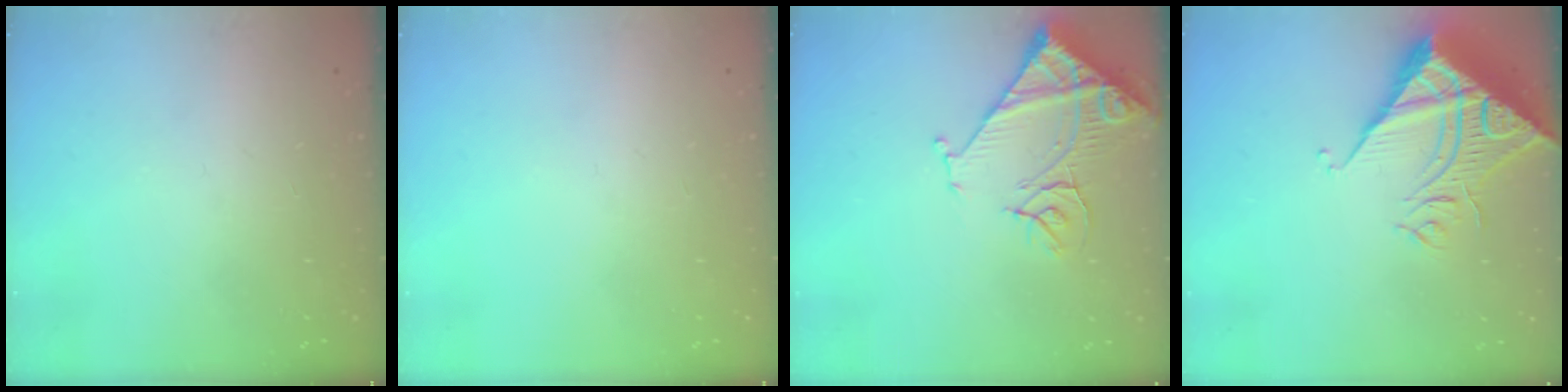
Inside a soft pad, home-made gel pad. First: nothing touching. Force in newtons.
{"total": 0.0}
{"total": 13.6, "press": 13.5, "slide": 1.7}
{"total": 12.1, "press": 12.0, "slide": 1.2}